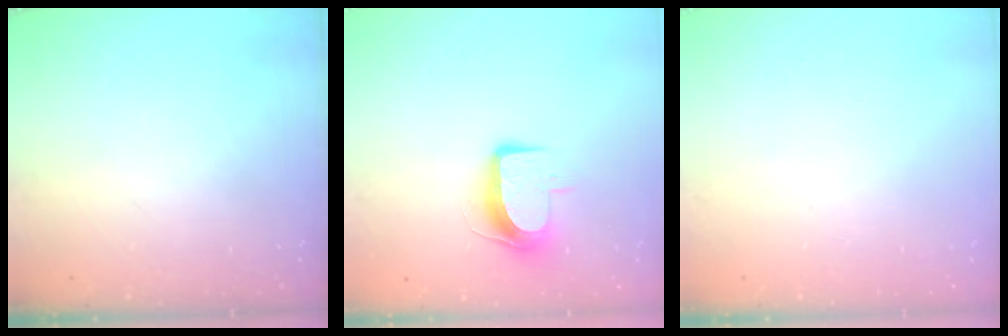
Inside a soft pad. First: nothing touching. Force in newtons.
{"total": 8.8, "press": 8.8, "slide": 0.5}
{"total": 0.0}